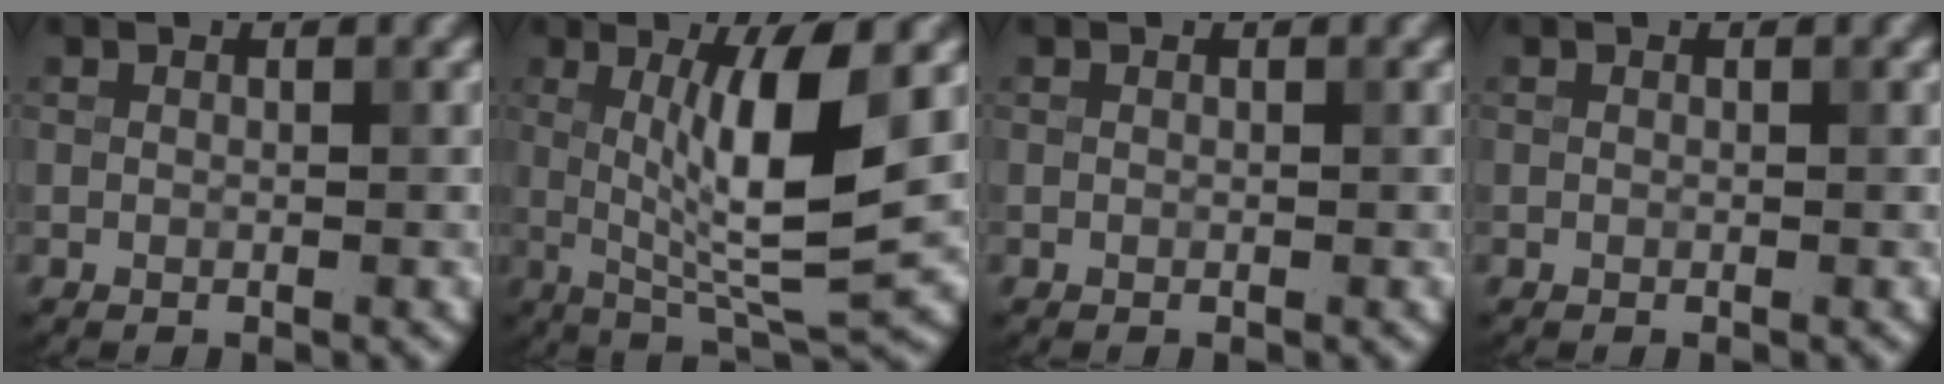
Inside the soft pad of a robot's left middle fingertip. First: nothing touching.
{"total": 8.4, "force": [1.0, 1.7, 8.2], "torque": [-0.129, -0.011, 0.024]}
{"total": 0.0}
{"total": 0.0}